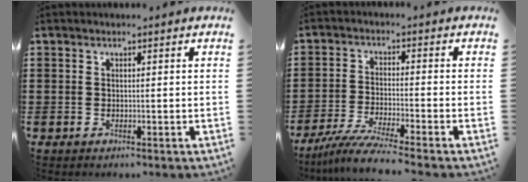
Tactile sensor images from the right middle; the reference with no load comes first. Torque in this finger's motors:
{"motor_torque": [1.30, -0.83, 0.14, 0.12]}